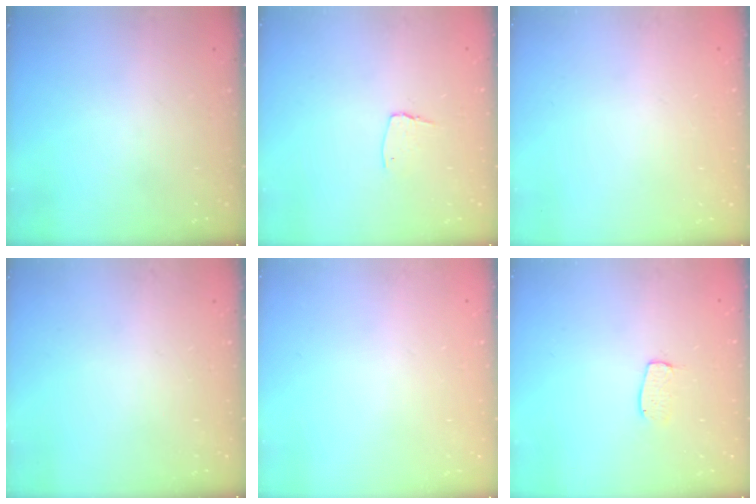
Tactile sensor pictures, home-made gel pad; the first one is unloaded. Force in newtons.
{"total": 5.4, "press": 5.3, "slide": 0.5}
{"total": 0.0}
{"total": 0.0}
{"total": 0.0}
{"total": 5.7, "press": 5.7, "slide": 0.4}